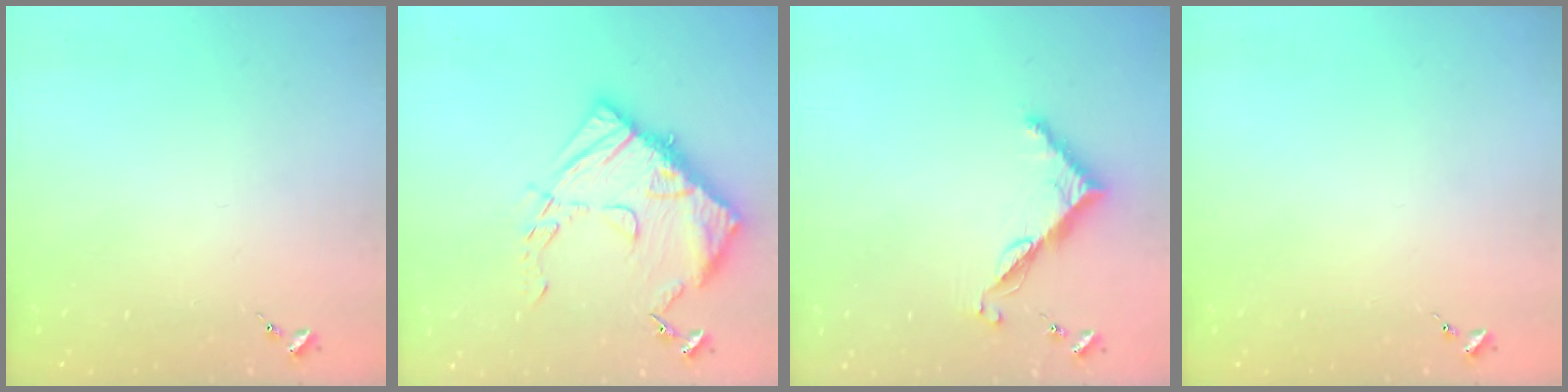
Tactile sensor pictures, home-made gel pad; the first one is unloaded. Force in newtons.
{"total": 15.2, "press": 15.1, "slide": 1.4}
{"total": 7.6, "press": 7.5, "slide": 0.6}
{"total": 0.0}